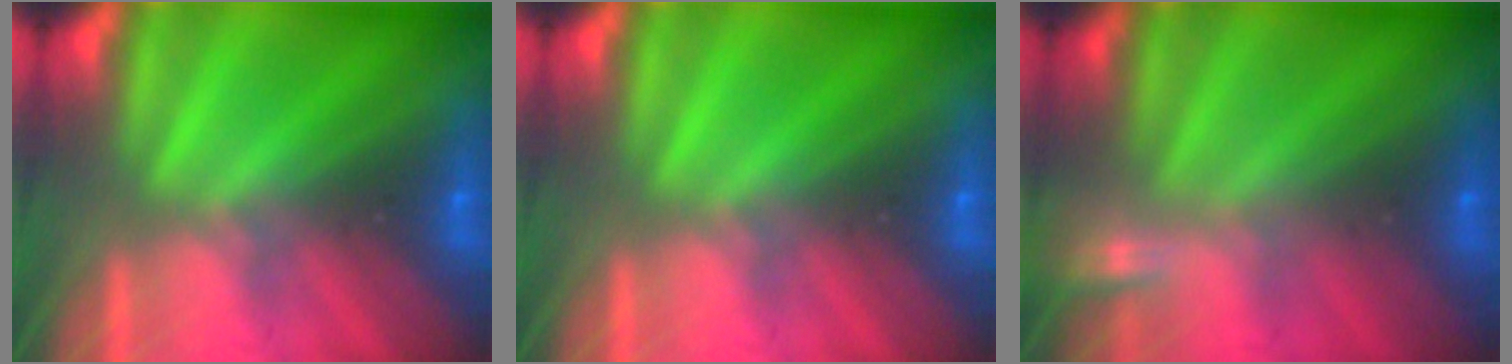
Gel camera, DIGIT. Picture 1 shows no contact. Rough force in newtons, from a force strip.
{"total": 0.0}
{"total": 2.1}